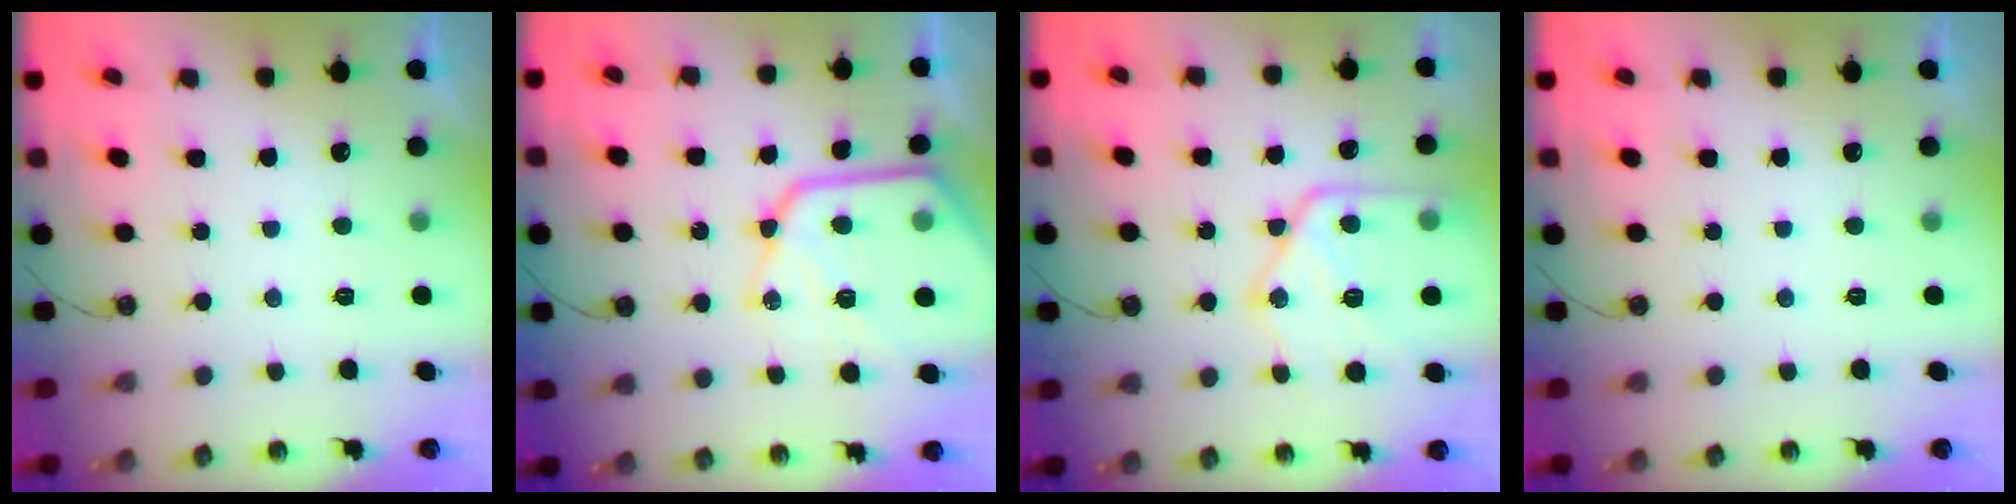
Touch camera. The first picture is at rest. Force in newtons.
{"total": 19.1, "press": 19.0, "slide": 1.7}
{"total": 17.4, "press": 17.3, "slide": 1.6}
{"total": 0.0}